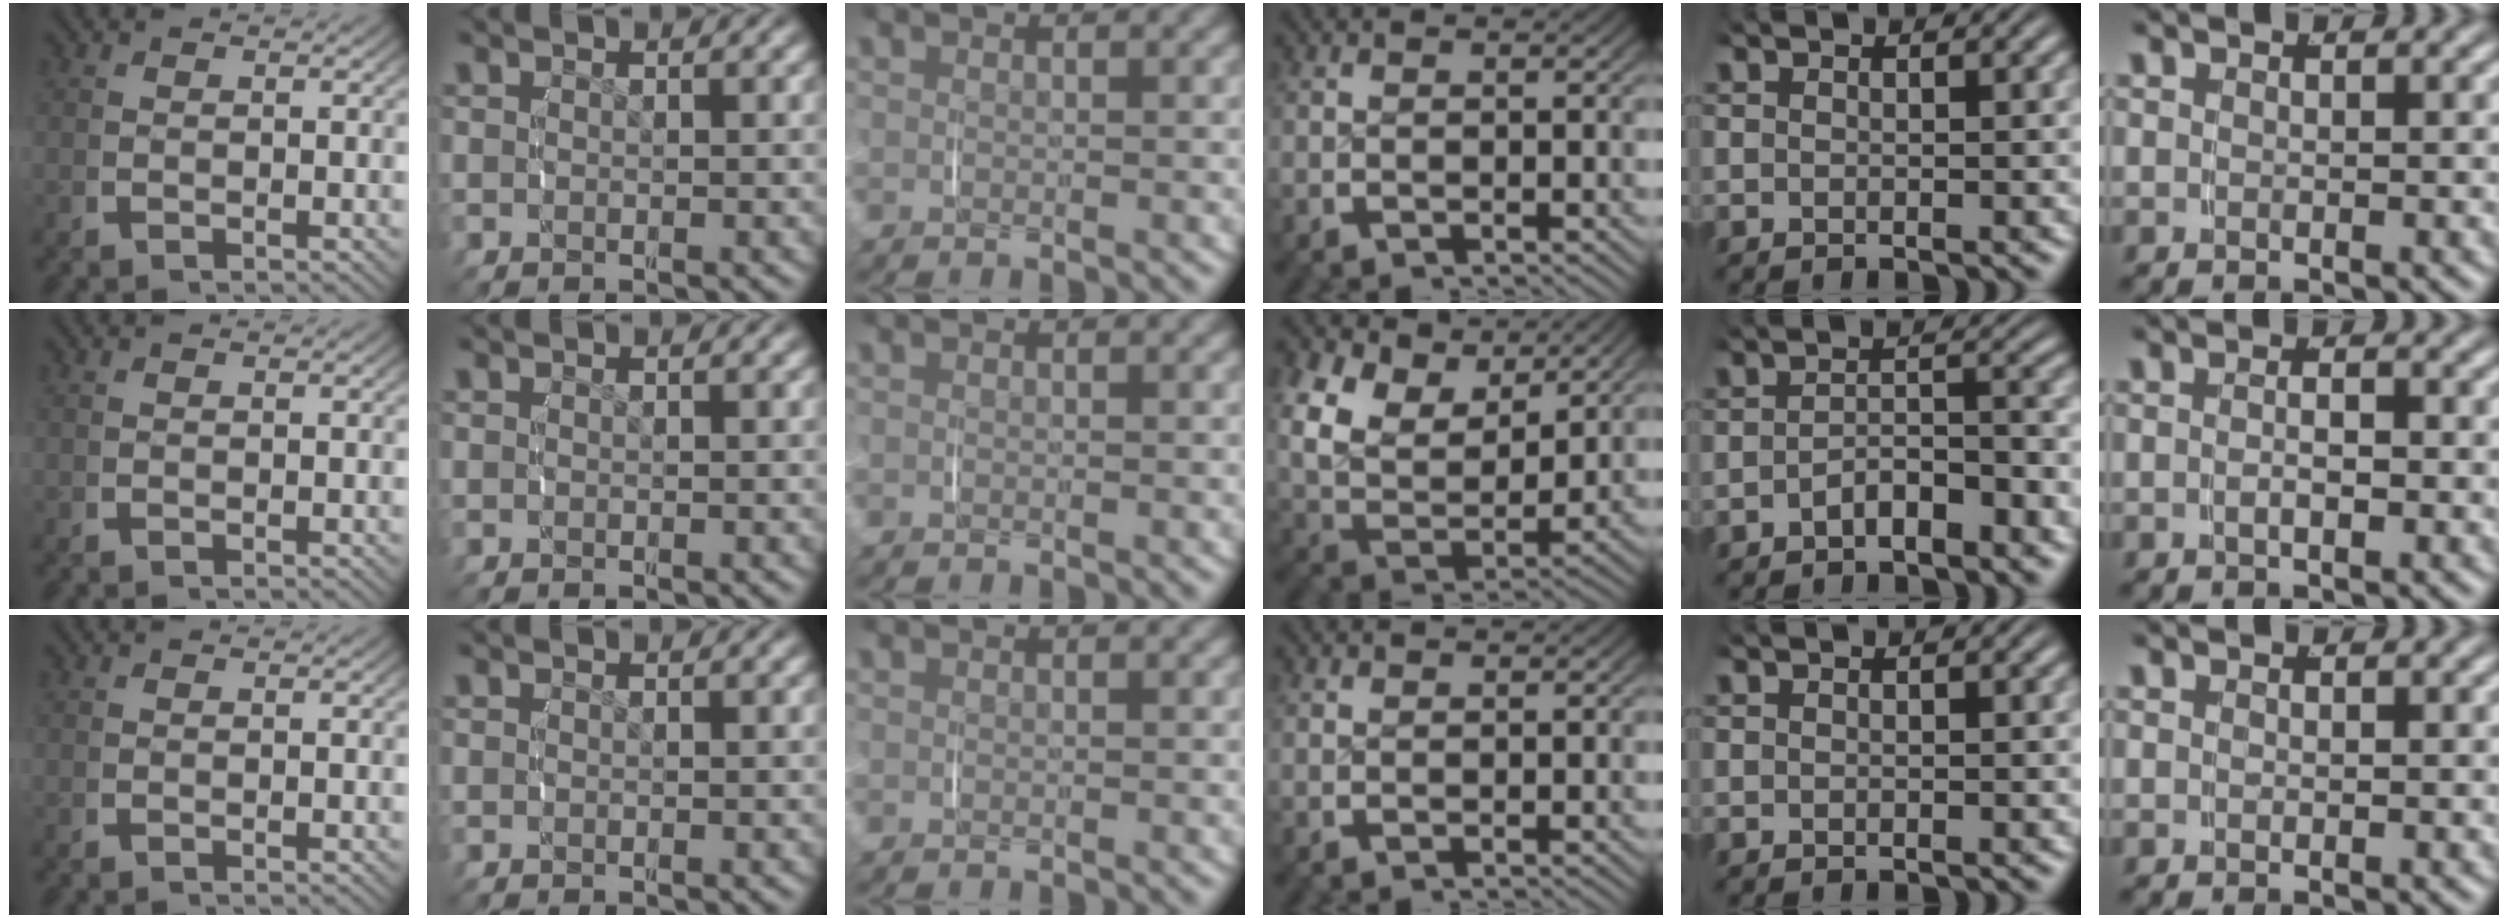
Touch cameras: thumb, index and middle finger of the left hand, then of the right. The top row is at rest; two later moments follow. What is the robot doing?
{"motion": "lift_and_place", "object": "pen bag"}